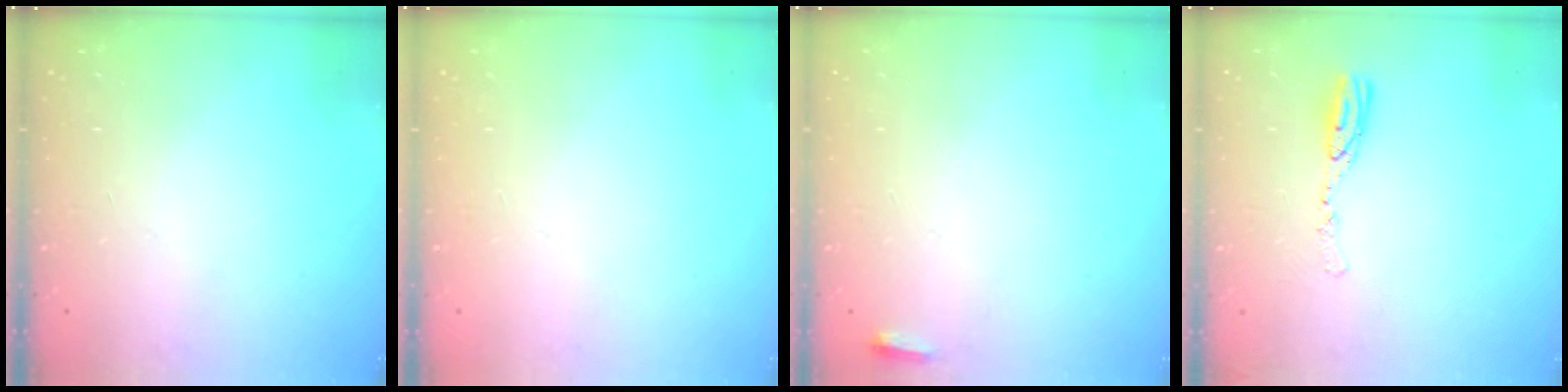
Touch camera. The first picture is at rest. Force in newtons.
{"total": 0.0}
{"total": 2.7, "press": 2.6, "slide": 0.9}
{"total": 8.1, "press": 8.1, "slide": 0.6}